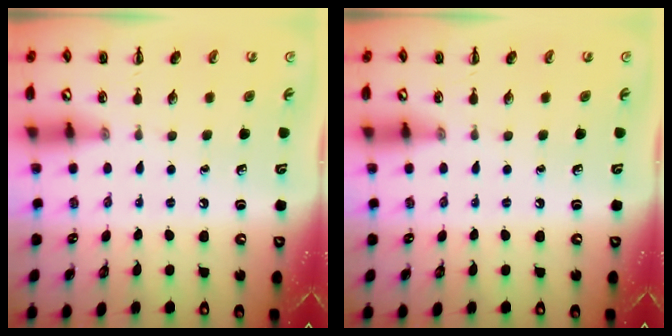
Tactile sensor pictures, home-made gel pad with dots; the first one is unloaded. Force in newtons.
{"total": 0.0}